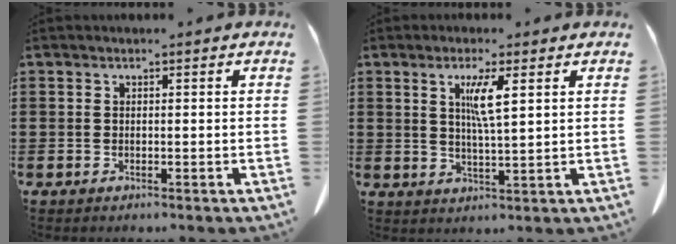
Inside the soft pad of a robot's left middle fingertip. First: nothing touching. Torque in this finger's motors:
{"motor_torque": [0.27, -0.01, 0.29, 0.13]}